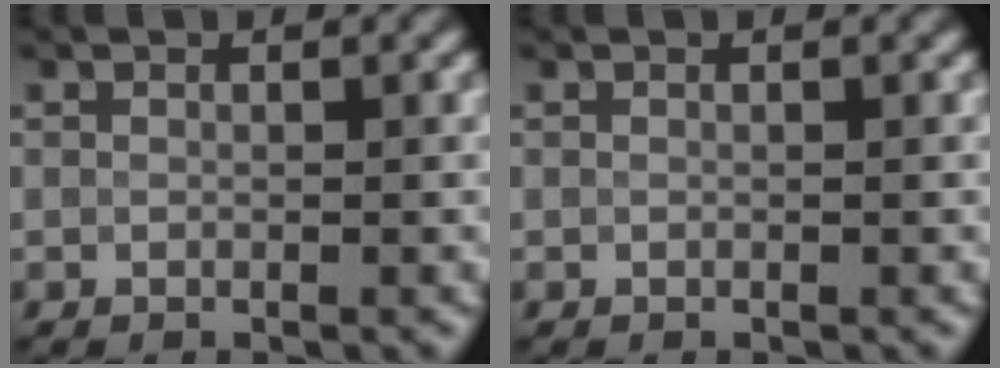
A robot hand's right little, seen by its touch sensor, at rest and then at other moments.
{"total": 0.0}